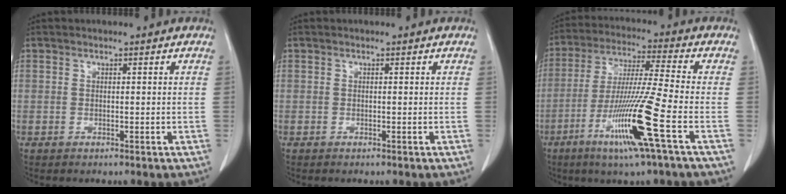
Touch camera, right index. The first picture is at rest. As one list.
[{"total": 0.0}, {"total": 15.1, "force": [-5.9, -1.3, 13.8], "torque": [-0.279, -0.027, -0.114]}]